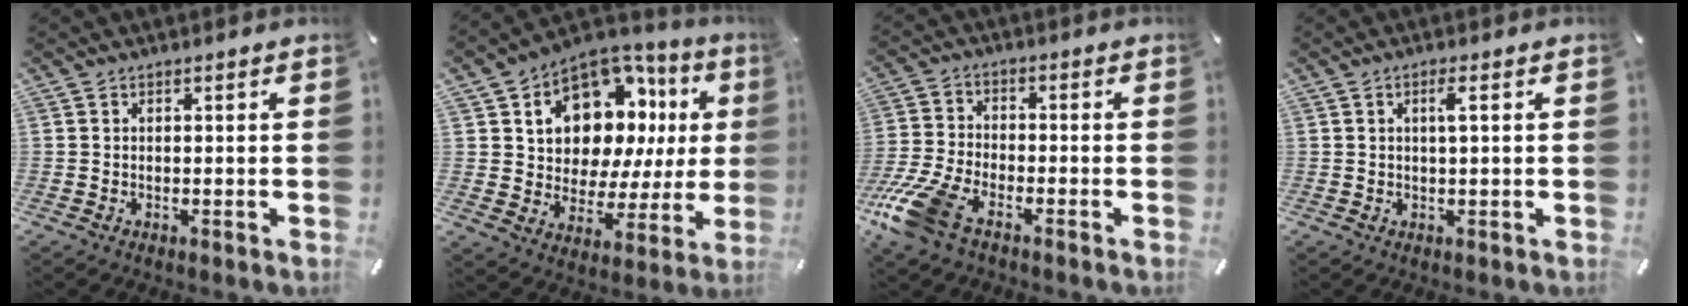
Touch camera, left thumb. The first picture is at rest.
{"total": 13.5, "force": [7.1, 9.3, 6.7], "torque": [-0.110, -0.071, 0.128]}
{"total": 11.5, "force": [-7.0, 5.4, 7.3], "torque": [-0.168, 0.018, -0.135]}
{"total": 2.7, "force": [0.8, 0.6, 2.5], "torque": [-0.043, 0.001, 0.009]}